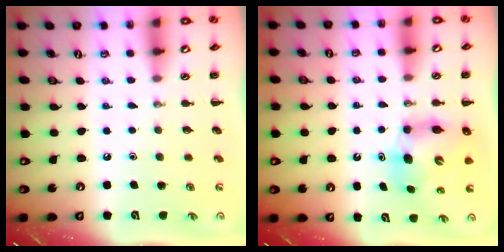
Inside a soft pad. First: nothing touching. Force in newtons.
{"total": 8.4, "press": 8.2, "slide": 1.7}